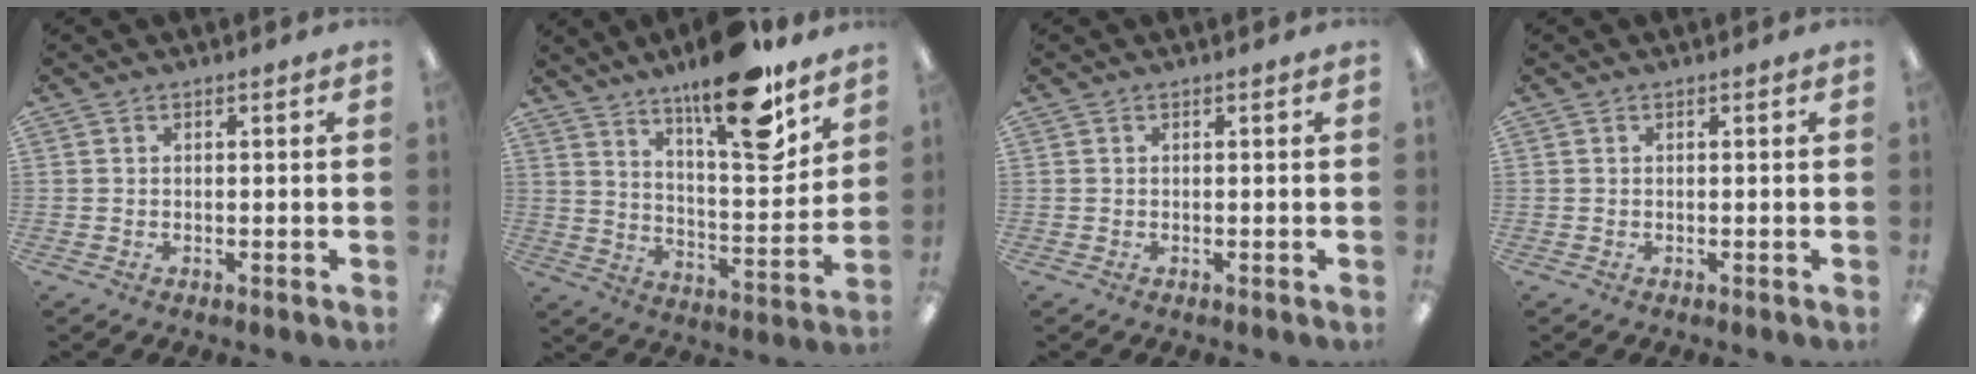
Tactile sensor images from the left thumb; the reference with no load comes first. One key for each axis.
{"total": 19.9, "fx": 14.4, "fy": 5.4, "fz": 12.6, "tx": -0.188, "ty": -0.099, "tz": 0.233}
{"total": 0.0}
{"total": 0.0}